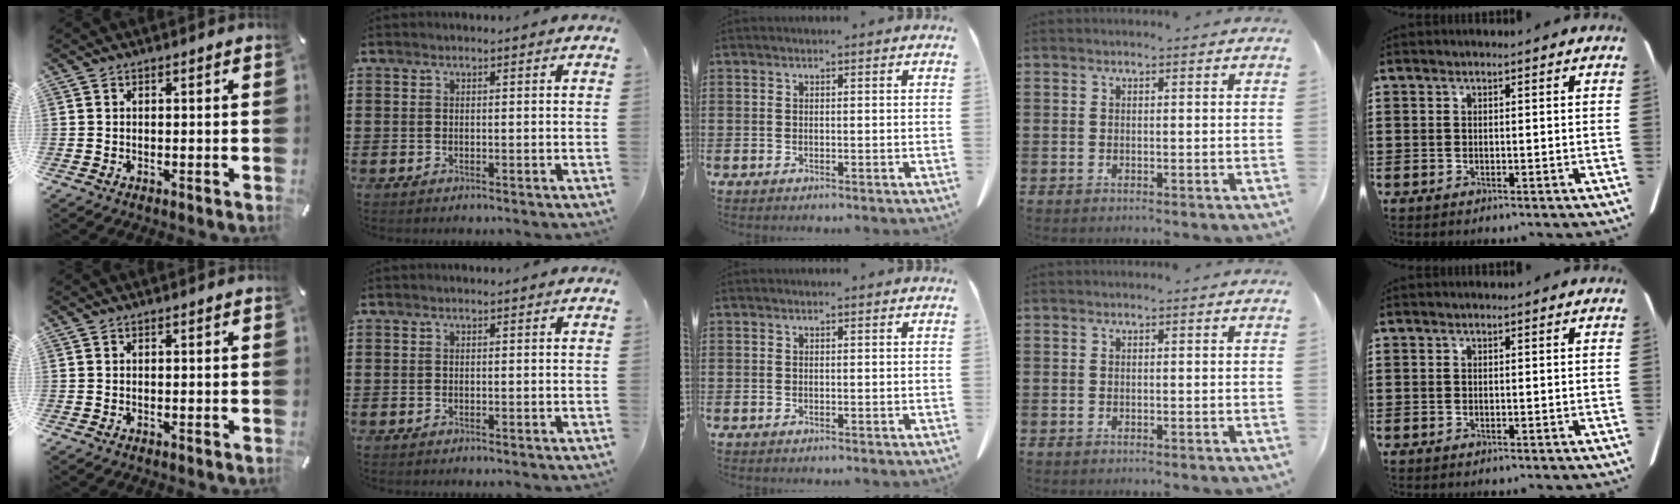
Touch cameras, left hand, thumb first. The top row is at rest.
{}